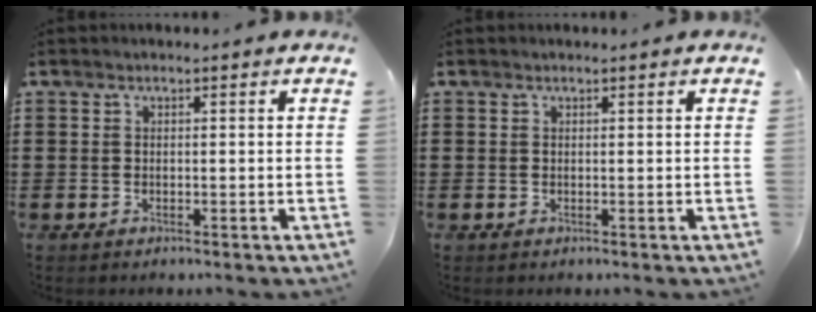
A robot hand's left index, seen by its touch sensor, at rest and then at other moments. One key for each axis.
{"total": 0.0}